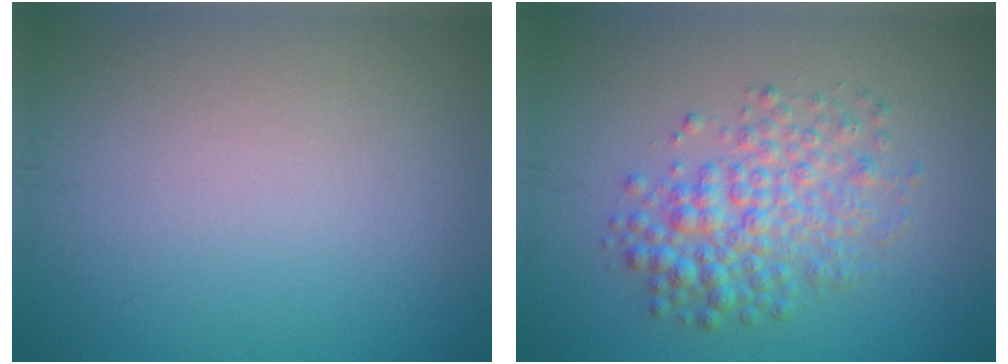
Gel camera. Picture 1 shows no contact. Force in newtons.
{"total": 4.5, "press": 4.5, "slide": 0.0}